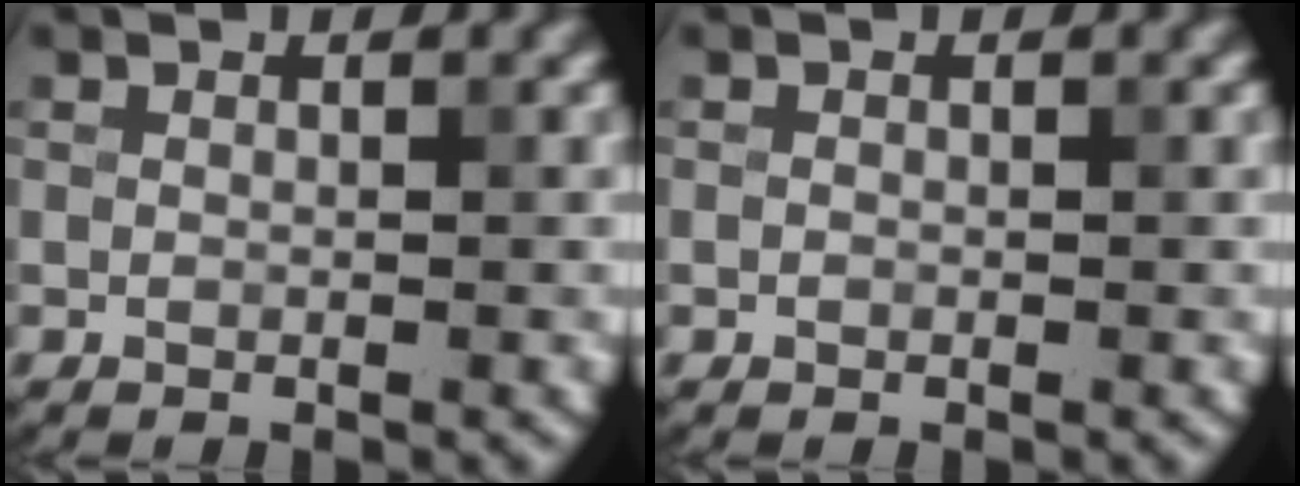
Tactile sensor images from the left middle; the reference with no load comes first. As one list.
[{"total": 0.0}]